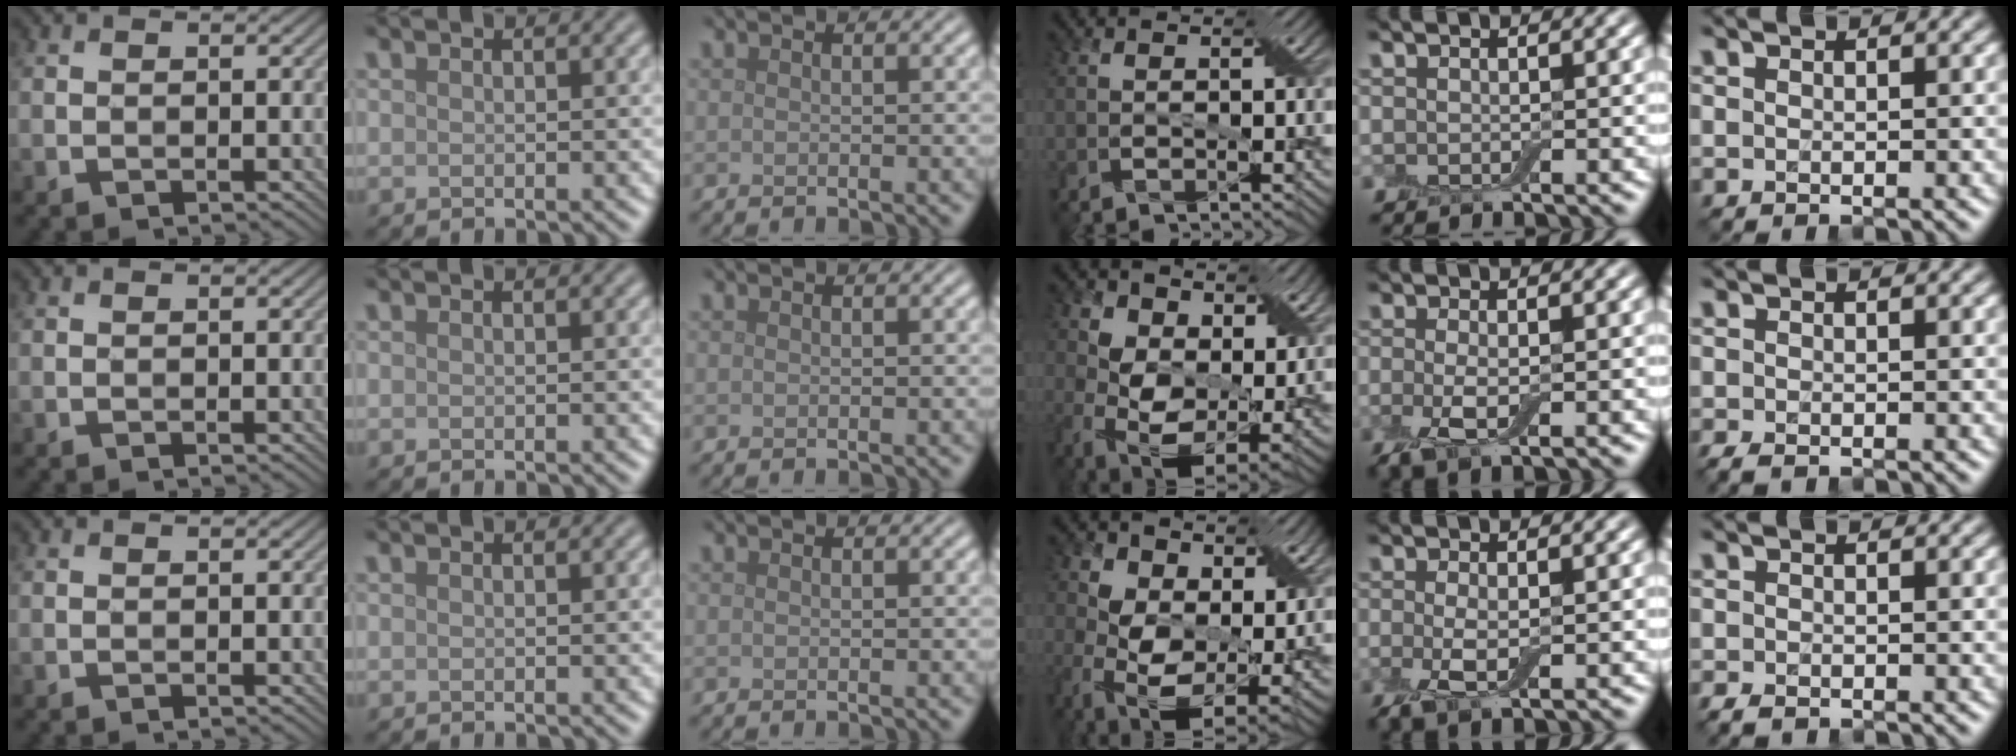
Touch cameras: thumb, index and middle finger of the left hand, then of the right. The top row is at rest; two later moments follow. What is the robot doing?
{"motion": "squeeze", "object": "air blower"}